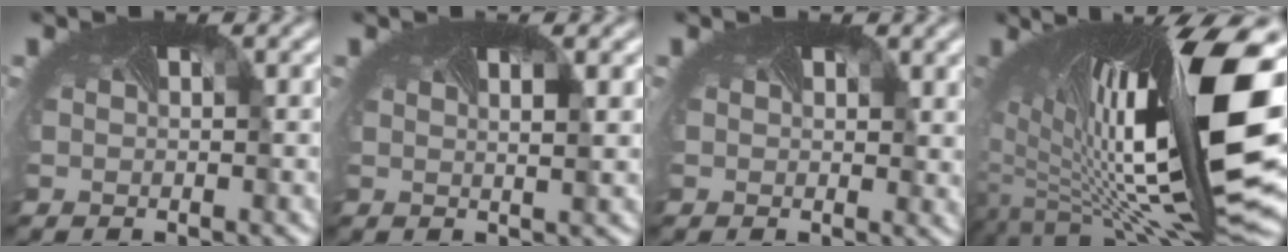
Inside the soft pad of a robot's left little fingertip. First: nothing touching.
{"total": 1.2, "force": [0.3, 0.2, 1.2], "torque": [-0.016, -0.006, -0.002]}
{"total": 0.7, "force": [0.6, 0.2, 0.2], "torque": [-0.012, -0.010, 0.006]}
{"total": 16.4, "force": [1.3, 5.2, 15.5], "torque": [-0.261, -0.007, 0.026]}